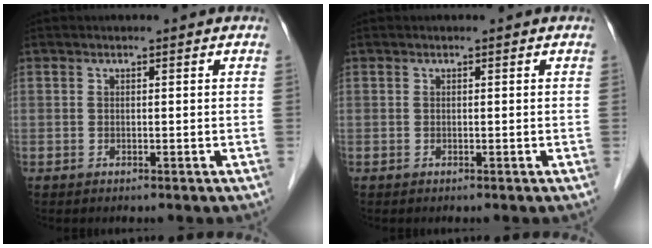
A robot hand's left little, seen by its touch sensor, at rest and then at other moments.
{"total": 0.0}